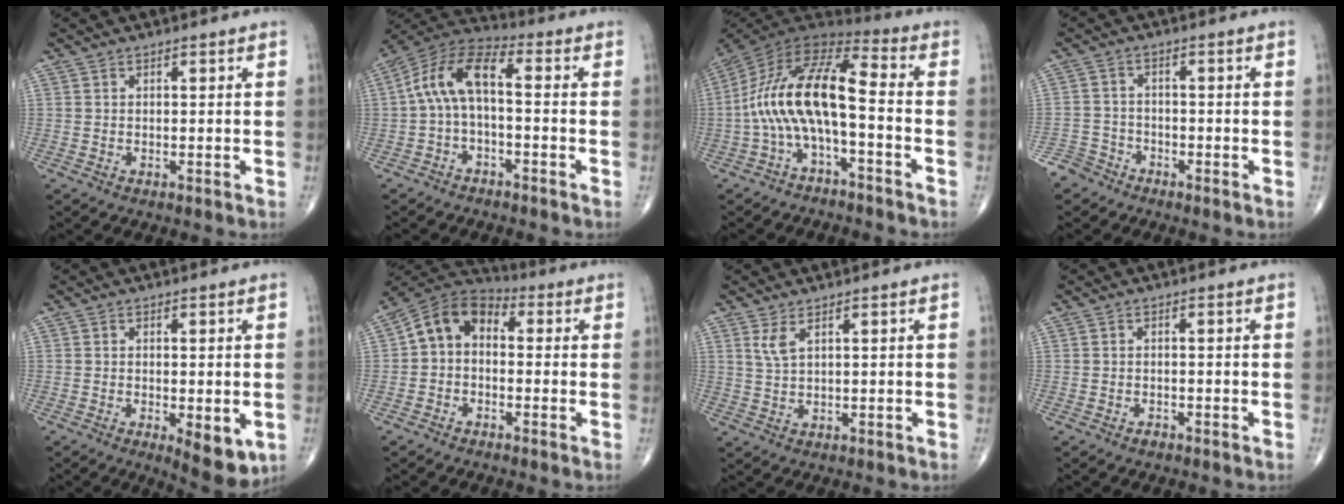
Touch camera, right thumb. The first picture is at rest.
{"total": 10.5, "force": [-0.5, 5.0, 9.2], "torque": [-0.174, 0.046, -0.023]}
{"total": 15.8, "force": [-3.3, 5.8, 14.3], "torque": [-0.275, 0.080, -0.071]}
{"total": 4.5, "force": [-3.6, 2.6, -0.1], "torque": [0.015, 0.013, -0.078]}
{"total": 7.1, "force": [-2.0, 2.7, 6.3], "torque": [-0.081, -0.017, -0.024]}
{"total": 9.1, "force": [0.1, 6.6, 6.2], "torque": [-0.089, 0.033, -0.020]}
{"total": 2.6, "force": [1.4, 0.8, 2.1], "torque": [-0.048, -0.005, 0.036]}
{"total": 1.0, "force": [-0.7, 0.5, 0.4], "torque": [-0.006, 0.003, -0.013]}